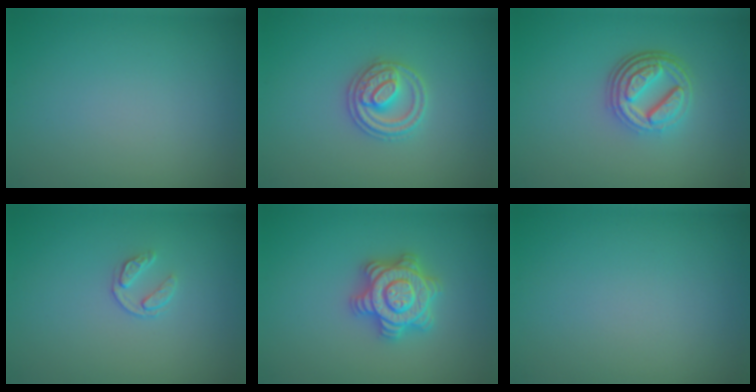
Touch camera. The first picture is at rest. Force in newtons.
{"total": 2.8, "press": 2.7, "slide": 0.5}
{"total": 4.7, "press": 3.5, "slide": 3.1}
{"total": 1.3, "press": 0.8, "slide": 1.1}
{"total": 4.8, "press": 4.8, "slide": 0.8}
{"total": 0.0}